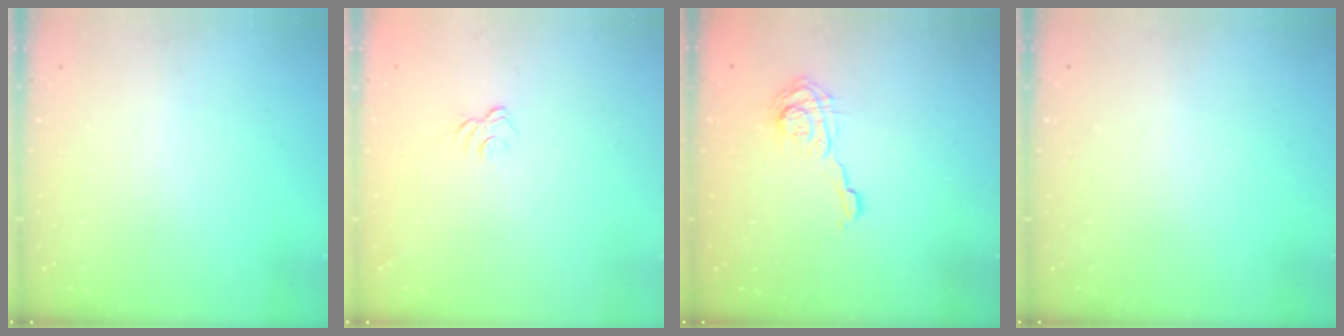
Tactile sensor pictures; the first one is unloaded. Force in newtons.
{"total": 3.4, "press": 3.2, "slide": 1.1}
{"total": 7.4, "press": 7.4, "slide": 0.3}
{"total": 0.0}